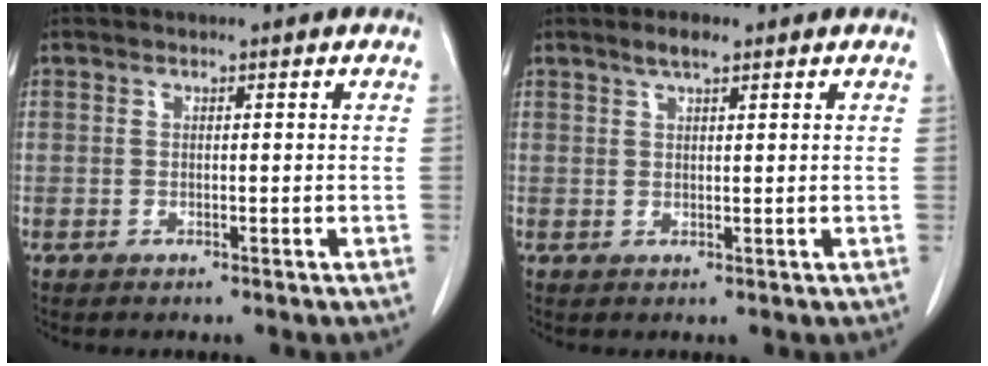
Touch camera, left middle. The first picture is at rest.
{"total": 2.4, "force": [1.8, 0.4, 1.6], "torque": [-0.035, 0.004, 0.032]}